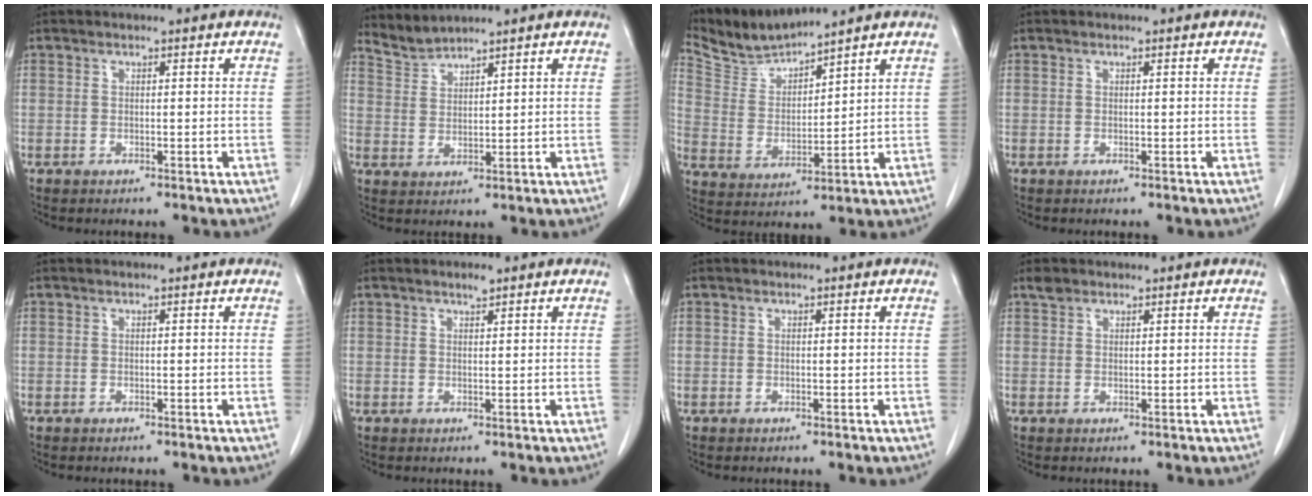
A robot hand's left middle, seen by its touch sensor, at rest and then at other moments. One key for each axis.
{"total": 3.3, "fx": 3.2, "fy": -0.4, "fz": -0.5, "tx": 0.005, "ty": 0.000, "tz": 0.072}
{"total": 7.3, "fx": 7.2, "fy": -0.4, "fz": 0.5, "tx": -0.030, "ty": 0.000, "tz": 0.160}
{"total": 0.0}
{"total": 0.0}
{"total": 1.1, "fx": 0.9, "fy": 0.2, "fz": 0.5, "tx": -0.016, "ty": -0.002, "tz": 0.017}
{"total": 0.0}
{"total": 1.4, "fx": 1.1, "fy": 0.8, "fz": 0.3, "tx": -0.011, "ty": 0.008, "tz": 0.022}